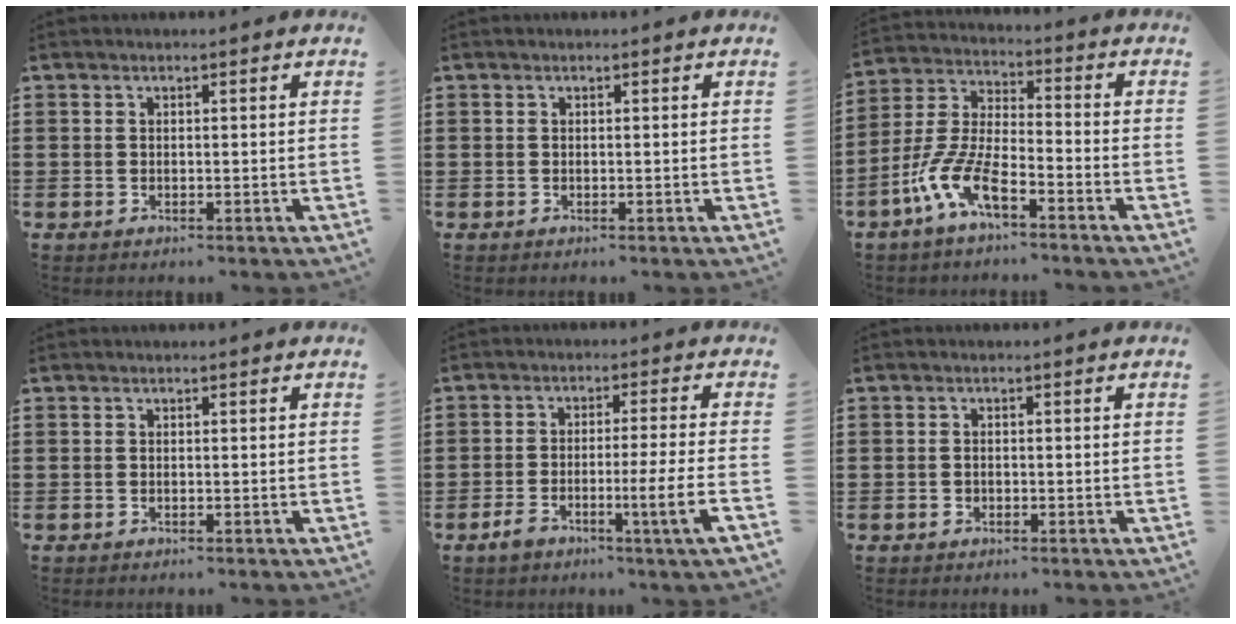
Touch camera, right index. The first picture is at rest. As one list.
[{"total": 0.0}, {"total": 8.9, "force": [-5.8, 2.3, 6.4], "torque": [-0.169, -0.015, -0.119]}, {"total": 0.0}, {"total": 7.2, "force": [-2.9, -0.3, 6.6], "torque": [-0.114, -0.010, -0.054]}, {"total": 0.7, "force": [-0.4, 0.4, 0.5], "torque": [-0.013, -0.003, -0.005]}]